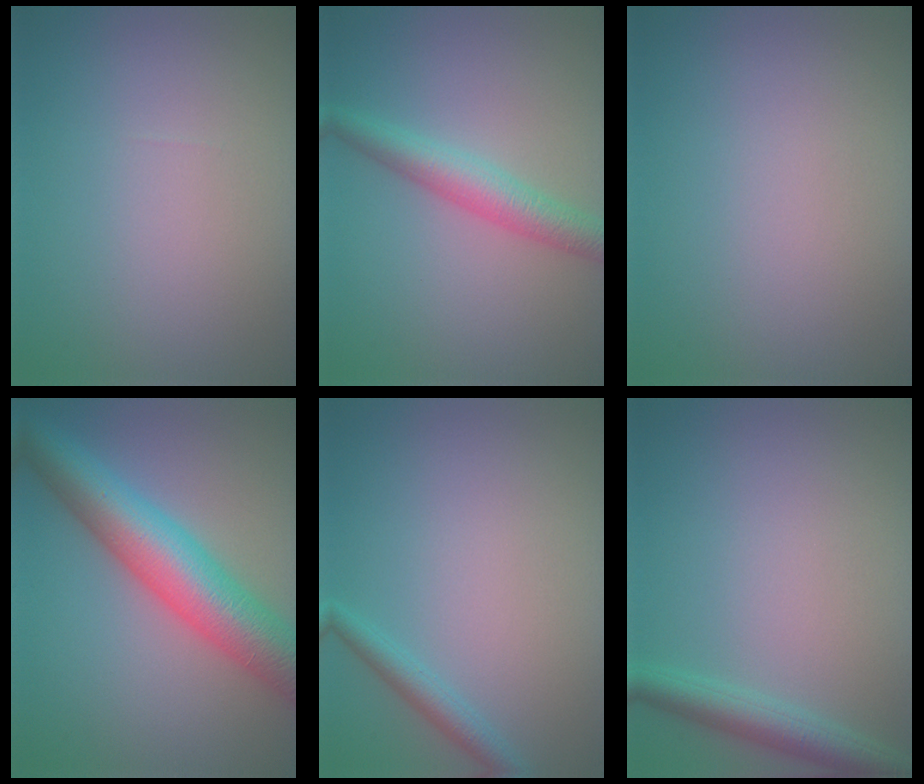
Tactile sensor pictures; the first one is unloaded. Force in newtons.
{"total": 3.9, "press": 3.9, "slide": 0.1}
{"total": 0.0}
{"total": 9.5, "press": 9.5, "slide": 0.1}
{"total": 1.9, "press": 1.9, "slide": 0.0}
{"total": 3.2, "press": 3.2, "slide": 0.1}